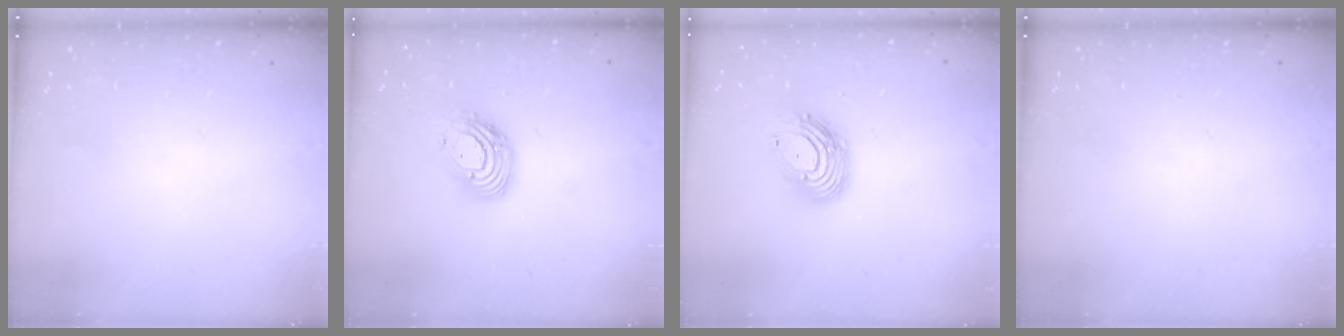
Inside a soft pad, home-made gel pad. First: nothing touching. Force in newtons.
{"total": 11.5, "press": 11.4, "slide": 0.9}
{"total": 13.1, "press": 13.1, "slide": 1.1}
{"total": 0.0}